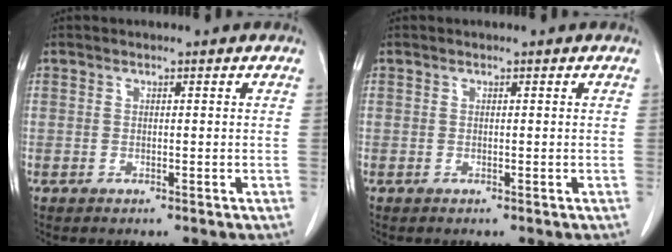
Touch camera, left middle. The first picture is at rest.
{"total": 0.0}